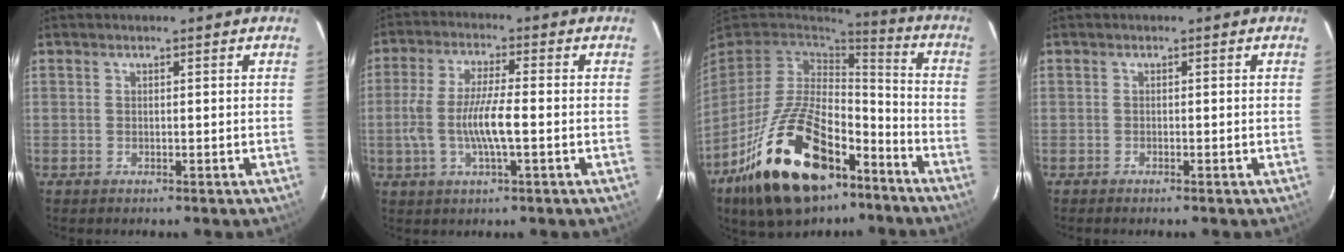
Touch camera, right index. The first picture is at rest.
{"total": 9.2, "force": [-1.9, 1.5, 8.8], "torque": [-0.177, -0.004, -0.036]}
{"total": 24.5, "force": [-14.5, 12.3, 15.5], "torque": [-0.310, -0.008, -0.228]}
{"total": 1.2, "force": [-0.6, -0.6, -0.8], "torque": [0.016, -0.001, -0.013]}